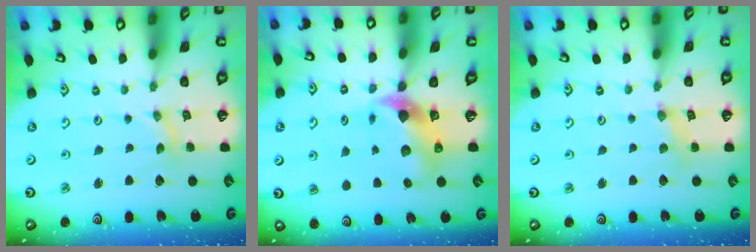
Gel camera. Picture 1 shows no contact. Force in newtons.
{"total": 9.1, "press": 9.0, "slide": 1.7}
{"total": 1.6, "press": 1.6, "slide": 0.2}